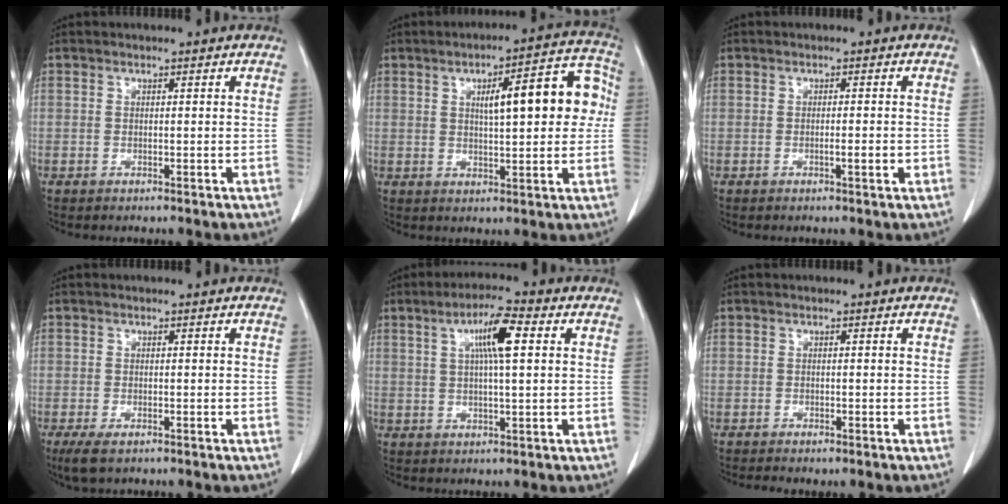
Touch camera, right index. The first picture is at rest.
{"total": 12.2, "force": [2.1, 3.1, 11.6], "torque": [-0.151, 0.037, 0.028]}
{"total": 1.9, "force": [-0.6, 0.1, 1.8], "torque": [-0.030, -0.002, -0.008]}
{"total": 3.1, "force": [-1.9, 1.0, 2.2], "torque": [-0.046, -0.009, -0.029]}
{"total": 7.3, "force": [2.2, 0.6, 6.9], "torque": [-0.124, 0.010, 0.036]}
{"total": 2.1, "force": [-1.7, 0.6, 1.2], "torque": [-0.017, -0.005, -0.019]}